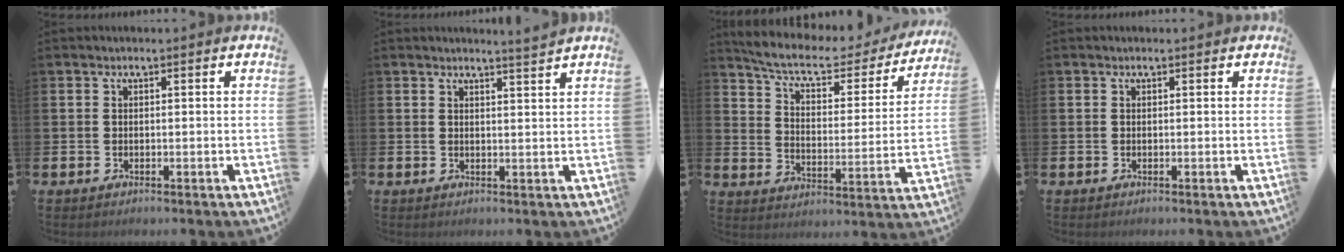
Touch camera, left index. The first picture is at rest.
{"total": 2.7, "force": [2.7, -0.5, 0.1], "torque": [0.009, -0.021, 0.046]}
{"total": 7.6, "force": [6.5, 2.1, 3.4], "torque": [-0.089, -0.043, 0.104]}
{"total": 0.0}